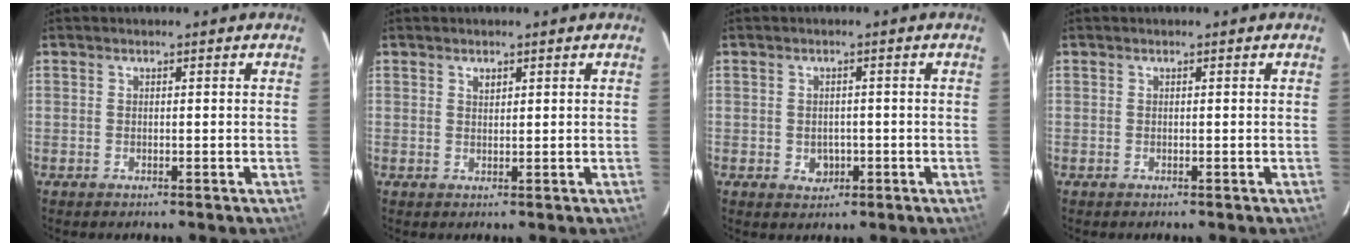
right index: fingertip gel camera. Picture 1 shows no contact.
{"total": 1.1, "force": [0.7, 0.6, 0.6], "torque": [-0.009, 0.003, 0.013]}
{"total": 3.1, "force": [-0.7, 2.7, 1.4], "torque": [-0.025, 0.004, 0.001]}
{"total": 0.0}